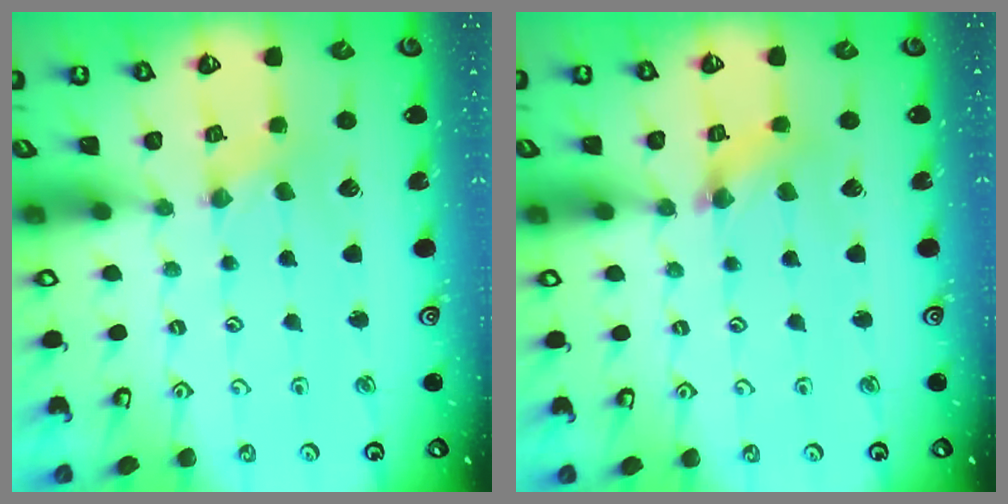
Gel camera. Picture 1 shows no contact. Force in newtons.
{"total": 3.0, "press": 3.0, "slide": 0.4}